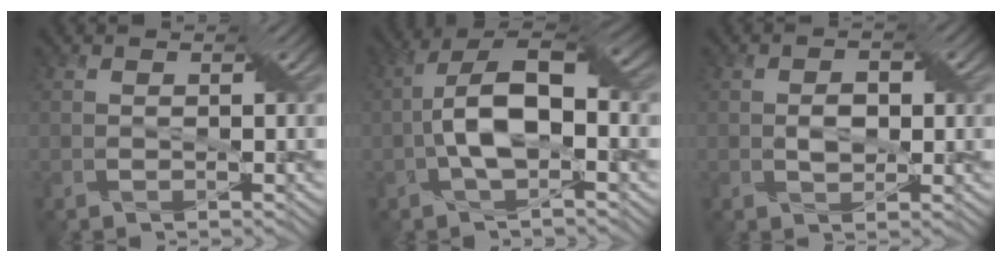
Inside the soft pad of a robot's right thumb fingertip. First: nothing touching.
{"total": 8.5, "force": [-0.9, 3.9, 7.5], "torque": [-0.143, 0.014, -0.018]}
{"total": 1.8, "force": [0.2, 1.3, 1.3], "torque": [-0.021, -0.001, 0.005]}